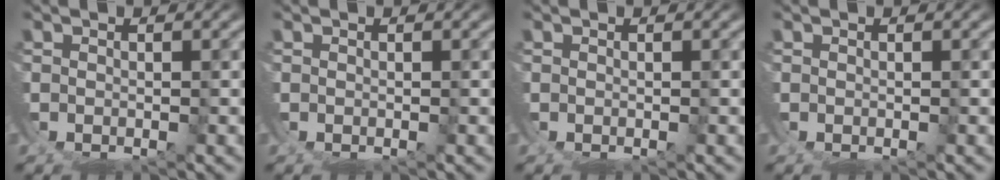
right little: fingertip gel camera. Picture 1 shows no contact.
{"total": 0.0}
{"total": 0.0}
{"total": 0.0}